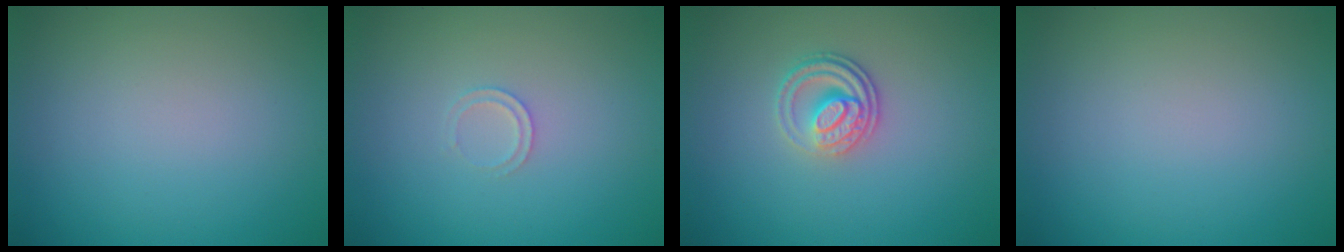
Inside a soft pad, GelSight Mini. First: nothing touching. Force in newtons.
{"total": 0.9, "press": 0.9, "slide": 0.1}
{"total": 2.8, "press": 2.5, "slide": 1.4}
{"total": 0.0}